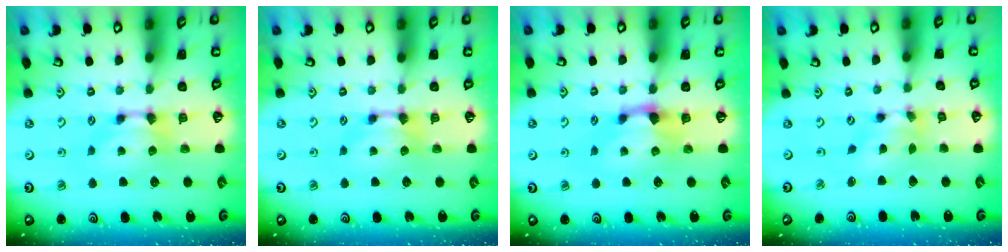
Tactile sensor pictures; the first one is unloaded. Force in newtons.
{"total": 0.0}
{"total": 1.2, "press": 0.2, "slide": 1.2}
{"total": 2.6, "press": 2.1, "slide": 1.6}